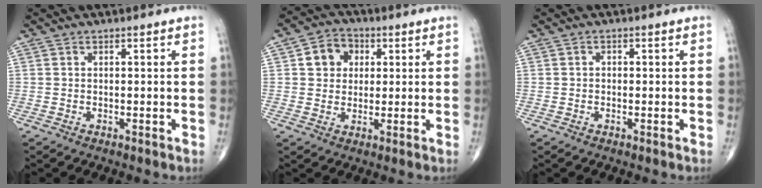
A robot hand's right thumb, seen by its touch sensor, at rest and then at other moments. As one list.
[{"total": 7.0, "force": [1.7, 5.9, 3.2], "torque": [-0.023, 0.003, 0.021]}, {"total": 0.7, "force": [-0.1, 0.6, 0.3], "torque": [0.000, 0.003, -0.004]}]